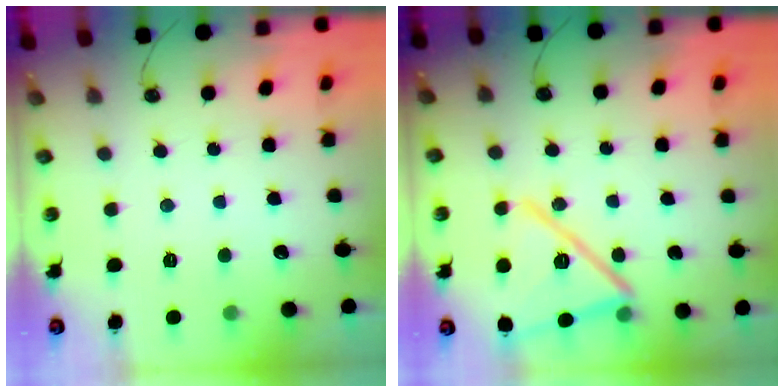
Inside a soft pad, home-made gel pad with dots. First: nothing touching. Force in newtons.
{"total": 19.0, "press": 19.0, "slide": 0.6}